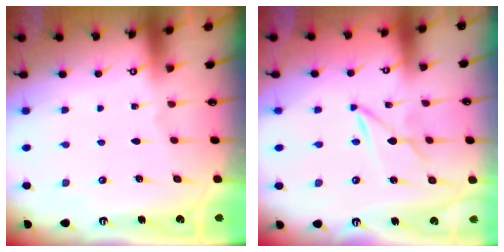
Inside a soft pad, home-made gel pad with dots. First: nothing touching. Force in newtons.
{"total": 2.0, "press": 2.0, "slide": 0.1}